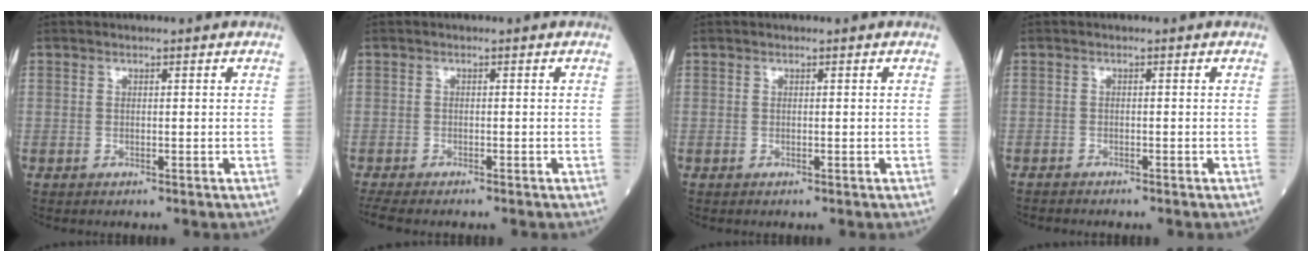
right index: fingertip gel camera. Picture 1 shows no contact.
{"total": 4.0, "force": [-3.5, 0.8, 1.6], "torque": [-0.025, -0.011, -0.059]}
{"total": 0.0}
{"total": 1.7, "force": [-1.7, 0.2, 0.4], "torque": [-0.009, -0.004, -0.026]}